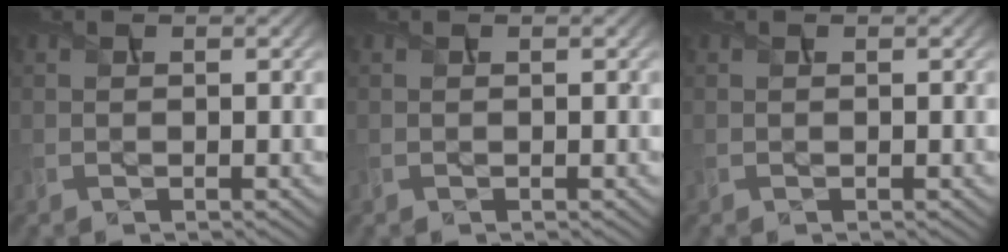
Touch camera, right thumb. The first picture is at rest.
{"total": 0.0}
{"total": 0.0}